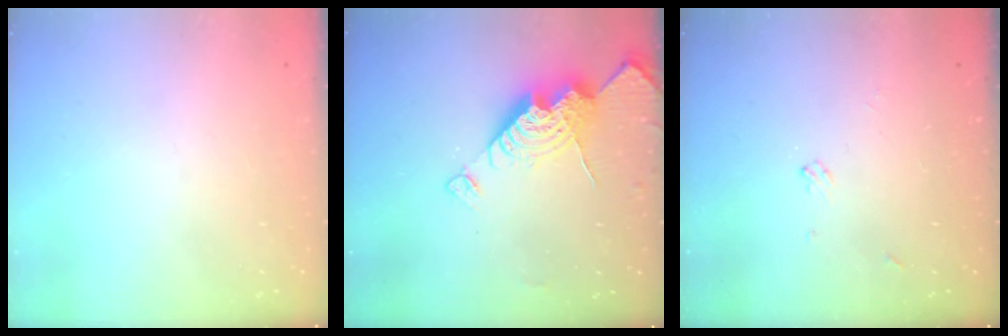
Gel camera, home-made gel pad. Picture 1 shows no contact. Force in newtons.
{"total": 14.8, "press": 14.8, "slide": 1.3}
{"total": 3.9, "press": 3.9, "slide": 0.2}